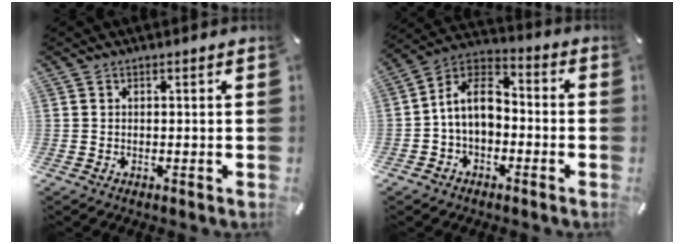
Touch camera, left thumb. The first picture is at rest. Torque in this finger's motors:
{"motor_torque": [0.32, 1.66, 0.96, 0.96, 0.18]}